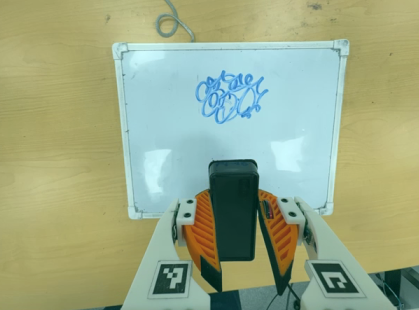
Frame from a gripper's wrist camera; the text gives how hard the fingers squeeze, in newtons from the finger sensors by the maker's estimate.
{"total": 9.5, "left": 8.4, "right": 10.6}